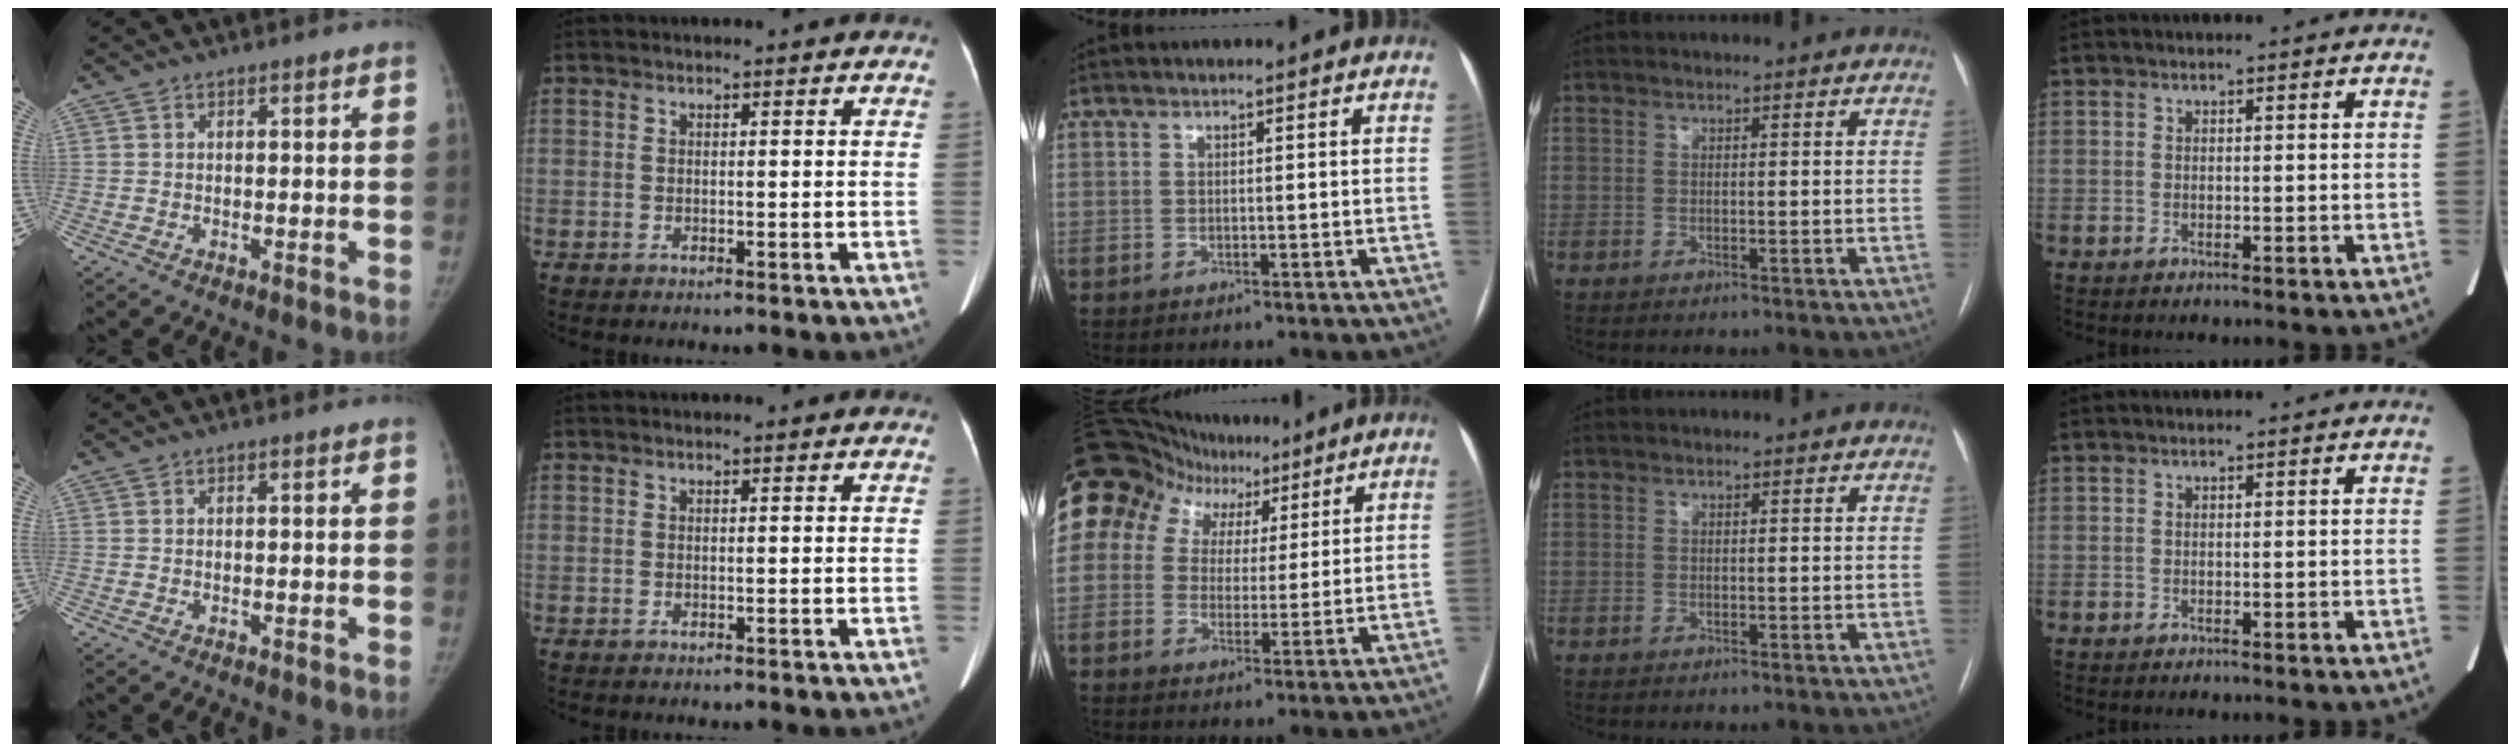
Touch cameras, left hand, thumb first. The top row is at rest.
{"middle": {"total": 10.8, "force": [6.3, 8.1, 3.3], "torque": [-0.058, 0.046, 0.099]}}